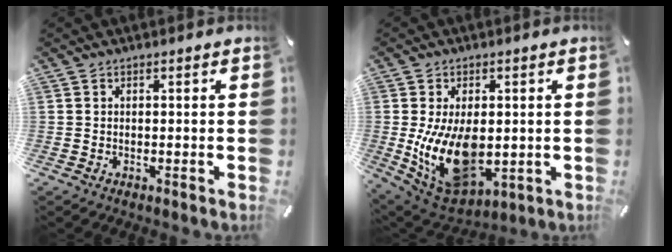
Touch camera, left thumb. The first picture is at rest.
{"total": 15.0, "force": [-0.8, 9.4, 11.7], "torque": [-0.237, -0.017, -0.009]}